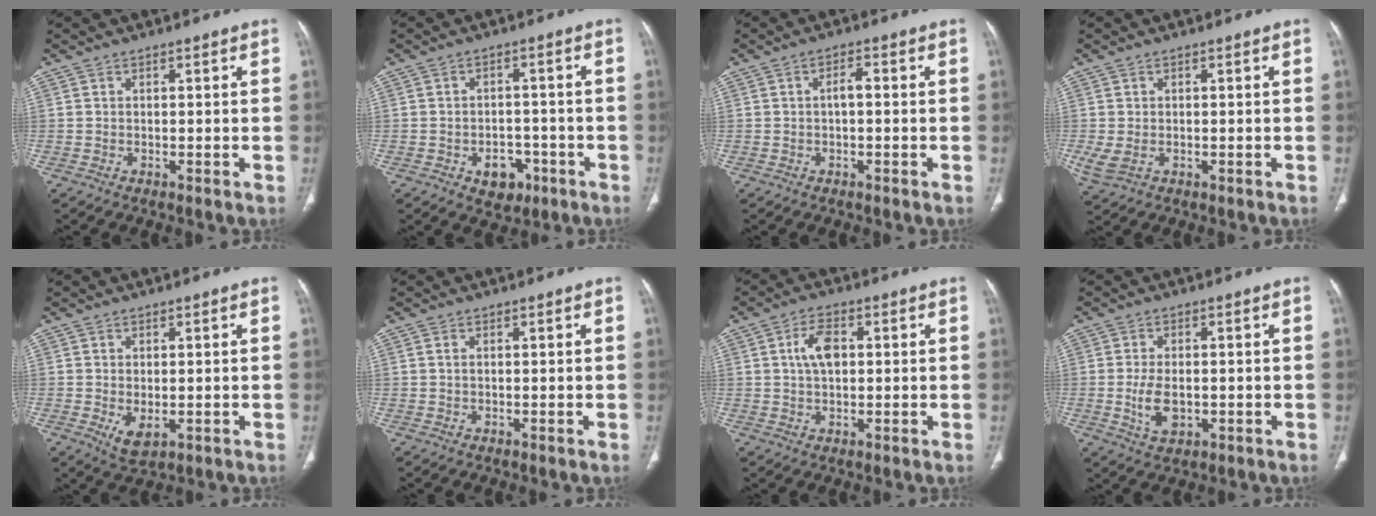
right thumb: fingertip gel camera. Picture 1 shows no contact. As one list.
[{"total": 5.8, "force": [-2.8, 4.2, 2.9], "torque": [-0.012, 0.022, -0.031]}, {"total": 2.0, "force": [-0.2, 0.8, 1.8], "torque": [-0.029, 0.008, -0.004]}, {"total": 3.3, "force": [-0.5, 2.2, 2.3], "torque": [-0.064, -0.002, 0.001]}, {"total": 3.7, "force": [-0.8, 2.0, 3.0], "torque": [-0.049, -0.009, 0.001]}, {"total": 0.6, "force": [0.2, 0.3, 0.4], "torque": [-0.012, 0.006, 0.005]}, {"total": 5.5, "force": [1.0, 3.2, 4.4], "torque": [-0.080, 0.005, 0.017]}, {"total": 5.5, "force": [-0.8, 3.2, 4.5], "torque": [-0.085, -0.004, -0.007]}]